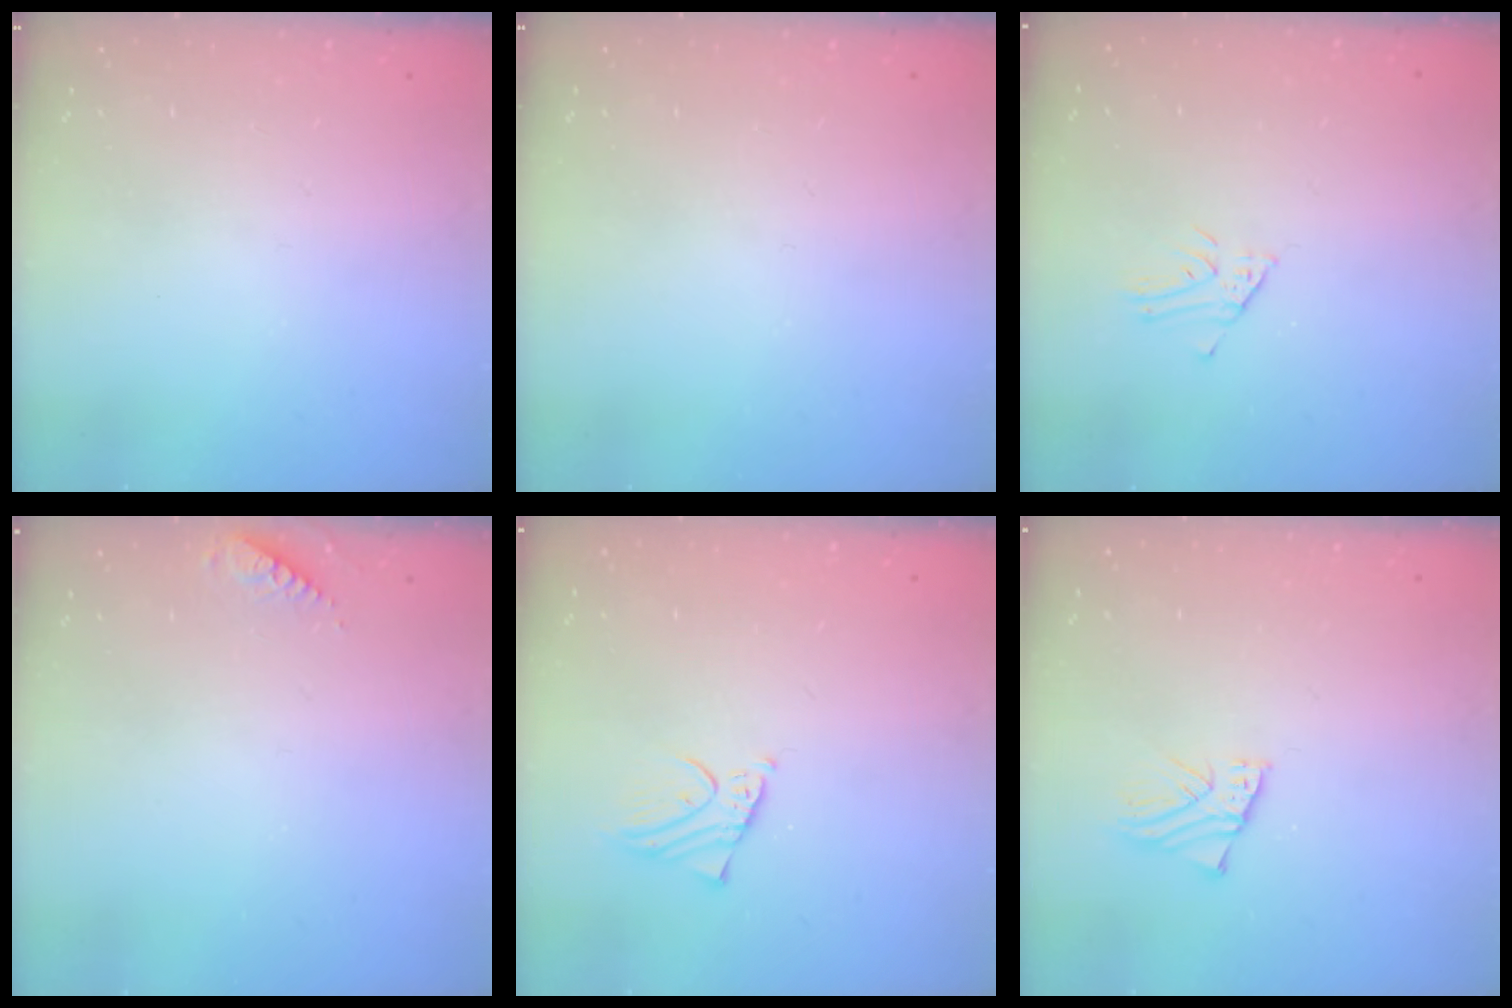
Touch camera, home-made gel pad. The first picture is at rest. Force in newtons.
{"total": 0.0}
{"total": 2.9, "press": 2.9, "slide": 0.2}
{"total": 3.8, "press": 3.8, "slide": 0.6}
{"total": 2.9, "press": 2.9, "slide": 0.2}
{"total": 2.2, "press": 2.2, "slide": 0.1}